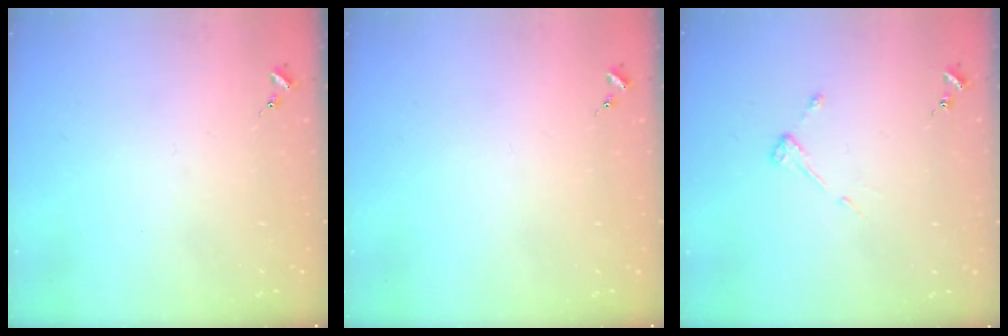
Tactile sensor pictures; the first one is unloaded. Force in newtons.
{"total": 0.0}
{"total": 4.2, "press": 4.2, "slide": 0.4}